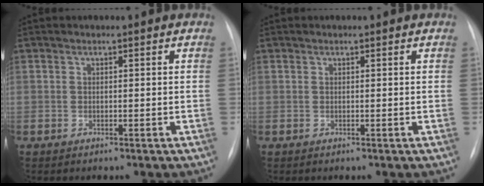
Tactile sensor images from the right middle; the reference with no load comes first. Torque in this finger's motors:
{"motor_torque": [0.00, 0.00, 0.00, 0.00]}